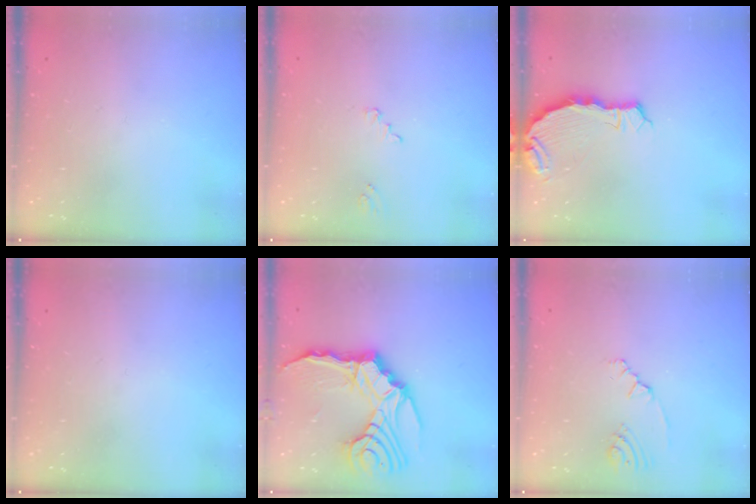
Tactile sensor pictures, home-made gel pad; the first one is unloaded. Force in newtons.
{"total": 1.0, "press": 1.0, "slide": 0.1}
{"total": 6.8, "press": 5.5, "slide": 4.1}
{"total": 0.0}
{"total": 19.5, "press": 18.9, "slide": 4.5}
{"total": 2.5, "press": 2.3, "slide": 1.0}